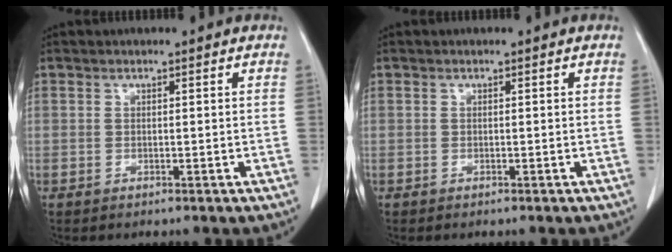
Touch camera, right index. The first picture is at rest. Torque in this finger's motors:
{"motor_torque": [-0.49, 0.01, -0.50, -0.21]}